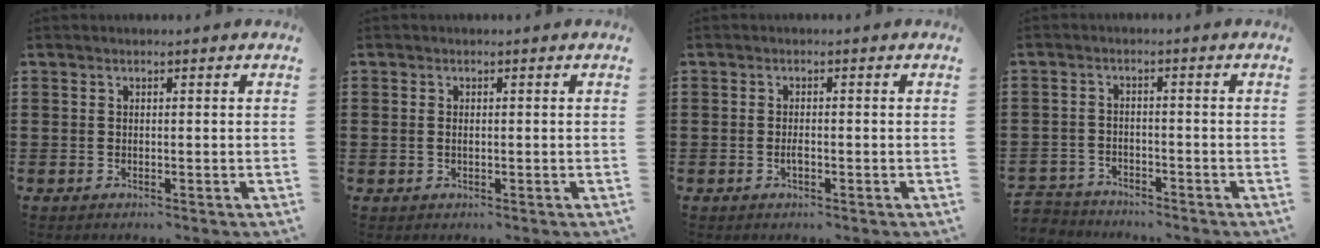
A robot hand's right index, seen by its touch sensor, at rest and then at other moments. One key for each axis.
{"total": 0.8, "fx": 0.0, "fy": 0.4, "fz": 0.7, "tx": -0.016, "ty": 0.002, "tz": -0.001}
{"total": 1.6, "fx": -0.5, "fy": 0.5, "fz": 1.4, "tx": -0.027, "ty": -0.001, "tz": -0.009}
{"total": 3.0, "fx": -3.0, "fy": 0.4, "fz": -0.3, "tx": -0.004, "ty": -0.002, "tz": -0.067}